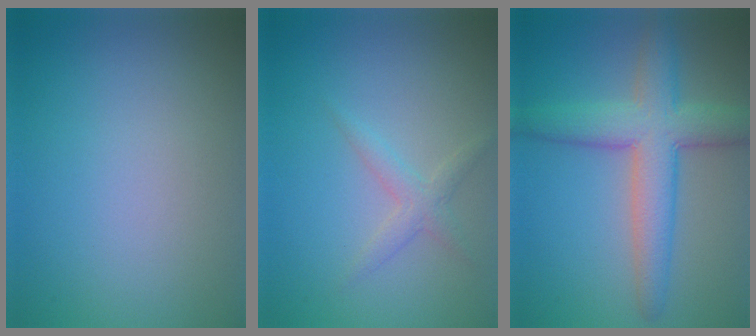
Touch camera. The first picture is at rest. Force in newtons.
{"total": 1.7, "press": 1.7, "slide": 0.1}
{"total": 6.5, "press": 6.5, "slide": 0.3}